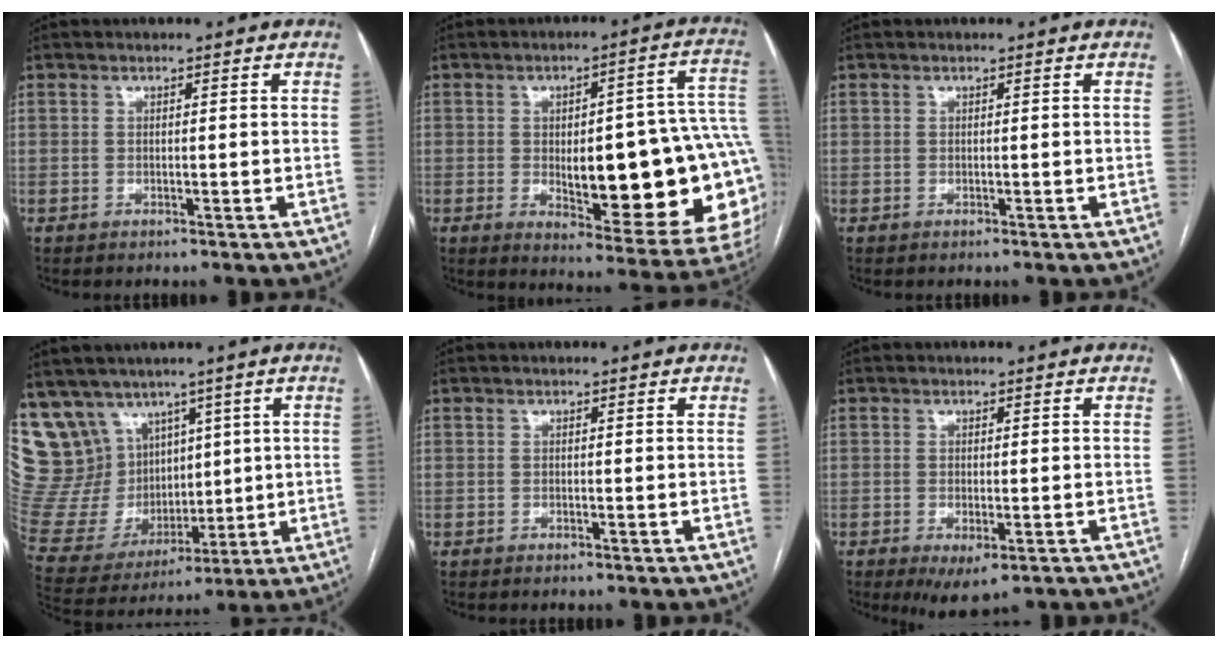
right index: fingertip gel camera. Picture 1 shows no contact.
{"total": 25.1, "force": [-2.4, 6.6, 24.1], "torque": [-0.219, 0.023, -0.008]}
{"total": 0.0}
{"total": 18.6, "force": [10.6, 13.8, 6.6], "torque": [-0.163, 0.062, 0.232]}
{"total": 0.0}
{"total": 4.9, "force": [-2.7, 1.8, 3.7], "torque": [-0.050, -0.011, -0.033]}